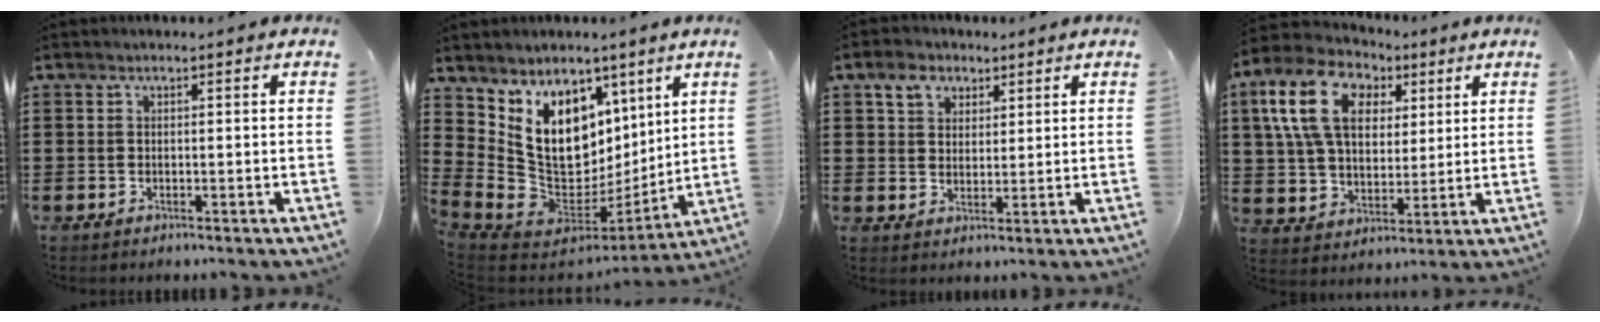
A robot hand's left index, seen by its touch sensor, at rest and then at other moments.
{"total": 13.1, "force": [4.8, 9.9, 7.0], "torque": [-0.177, -0.047, 0.099]}
{"total": 4.8, "force": [2.7, 3.7, 1.4], "torque": [-0.039, 0.012, 0.047]}
{"total": 12.9, "force": [5.3, 8.5, 8.2], "torque": [-0.196, 0.019, 0.097]}